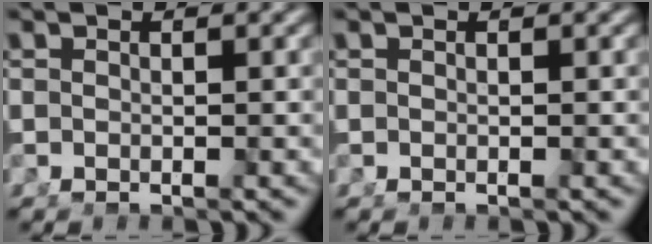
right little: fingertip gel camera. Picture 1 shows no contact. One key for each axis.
{"total": 0.0}